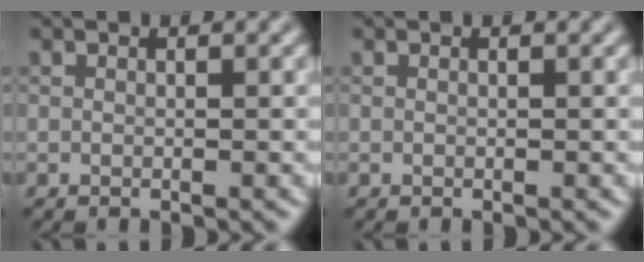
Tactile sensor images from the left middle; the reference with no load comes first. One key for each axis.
{"total": 0.0}